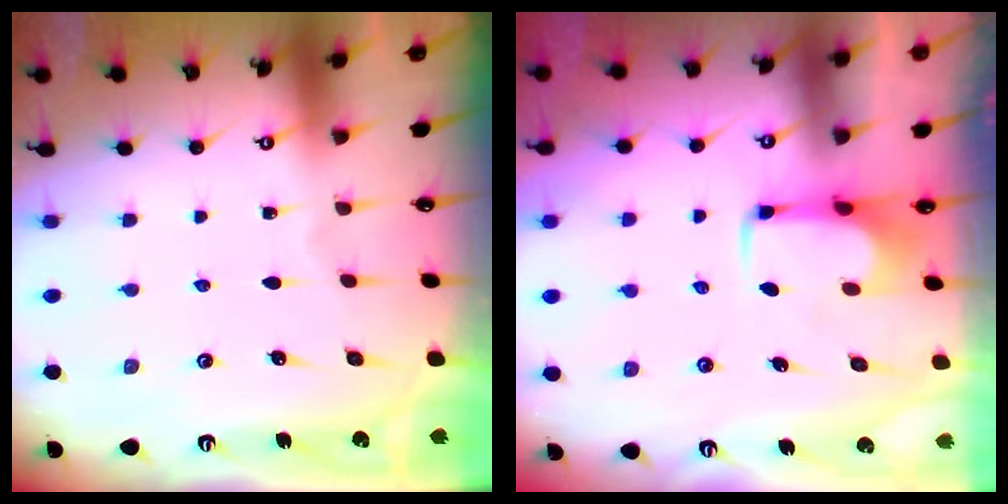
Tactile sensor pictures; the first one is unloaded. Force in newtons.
{"total": 2.2, "press": 2.1, "slide": 0.4}